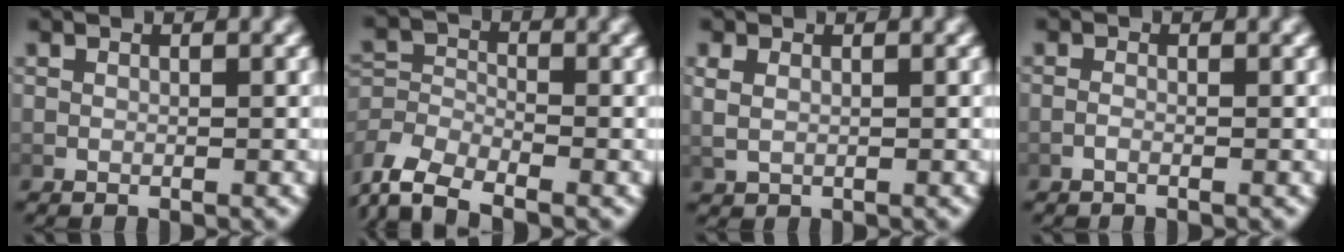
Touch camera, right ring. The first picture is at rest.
{"total": 5.8, "force": [-3.3, 4.2, 2.5], "torque": [-0.075, -0.036, -0.046]}
{"total": 1.8, "force": [0.7, 1.3, 1.1], "torque": [-0.027, -0.001, 0.021]}
{"total": 0.7, "force": [-0.5, 0.0, 0.4], "torque": [-0.015, -0.006, -0.010]}